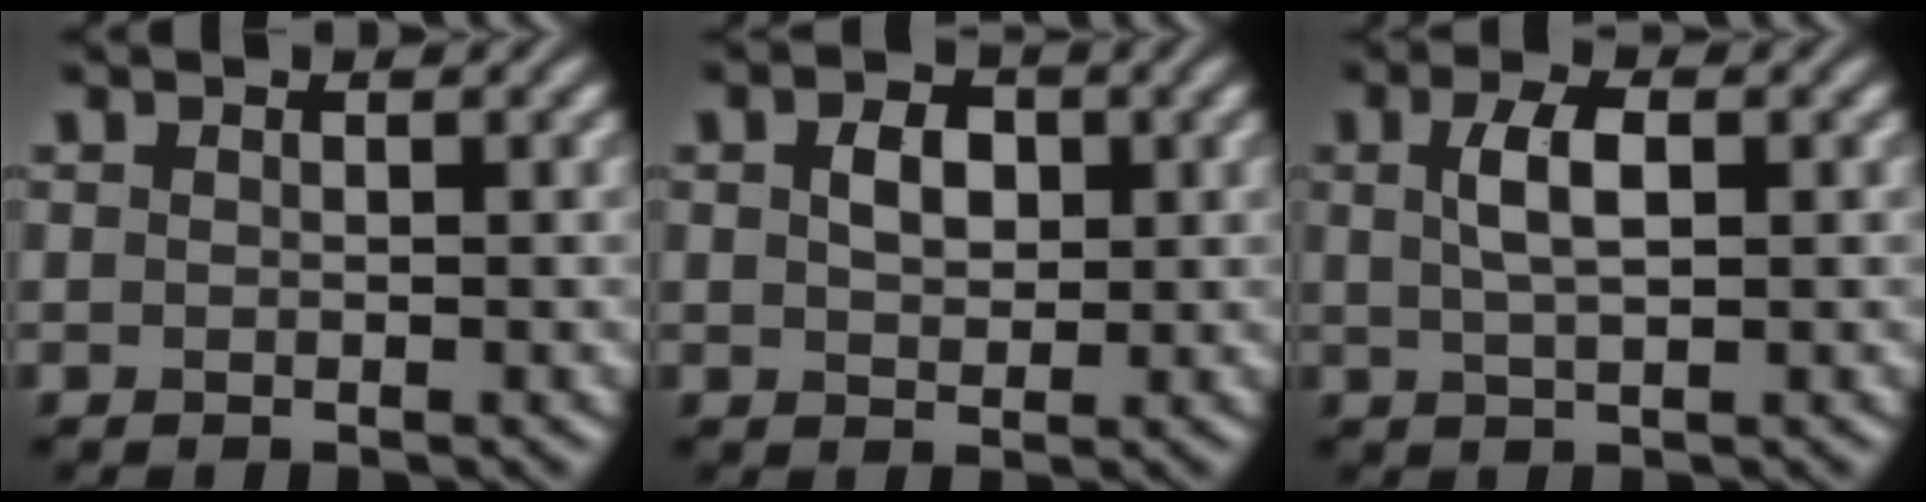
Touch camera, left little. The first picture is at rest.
{"total": 2.7, "force": [0.6, 1.9, 1.9], "torque": [-0.040, 0.003, 0.011]}
{"total": 3.2, "force": [0.8, 1.2, 2.8], "torque": [-0.058, 0.007, 0.015]}